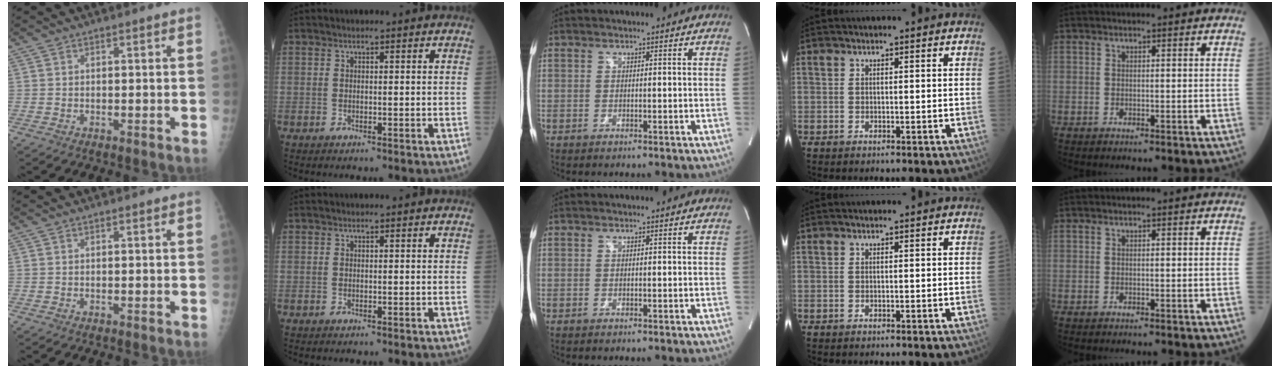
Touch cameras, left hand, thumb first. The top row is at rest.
{}